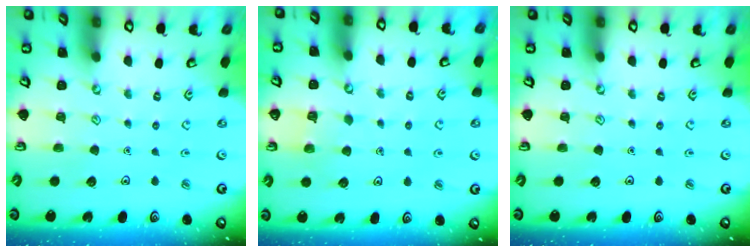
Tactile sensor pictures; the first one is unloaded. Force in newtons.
{"total": 2.6, "press": 2.6, "slide": 0.2}
{"total": 0.0}